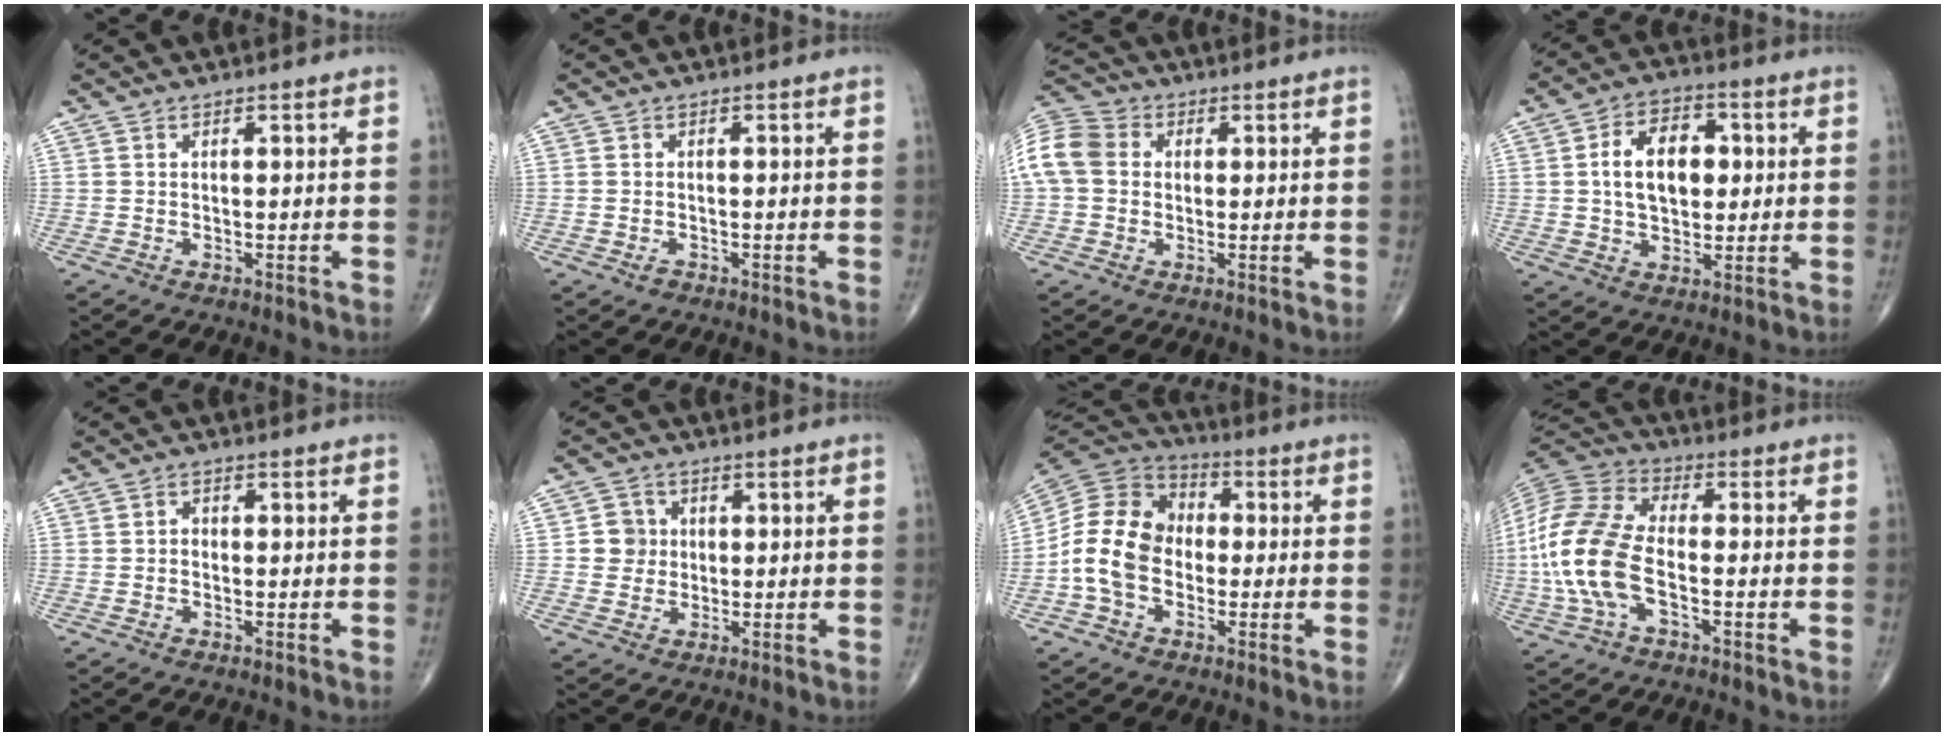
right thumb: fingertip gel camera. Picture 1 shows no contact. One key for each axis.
{"total": 1.1, "fx": -0.6, "fy": 0.8, "fz": 0.5, "tx": -0.009, "ty": 0.004, "tz": -0.010}
{"total": 11.5, "fx": 1.3, "fy": 9.4, "fz": 6.5, "tx": -0.137, "ty": 0.028, "tz": 0.016}
{"total": 11.9, "fx": 1.6, "fy": 7.8, "fz": 8.8, "tx": -0.123, "ty": 0.010, "tz": 0.026}
{"total": 1.4, "fx": -0.1, "fy": 1.2, "fz": 0.8, "tx": -0.007, "ty": 0.007, "tz": -0.003}
{"total": 4.8, "fx": 0.4, "fy": 4.6, "fz": 1.1, "tx": 0.009, "ty": 0.006, "tz": 0.002}
{"total": 13.5, "fx": -1.9, "fy": 10.1, "fz": 8.7, "tx": -0.151, "ty": 0.038, "tz": -0.046}
{"total": 16.5, "fx": -2.9, "fy": 8.6, "fz": 13.8, "tx": -0.308, "ty": 0.024, "tz": -0.059}